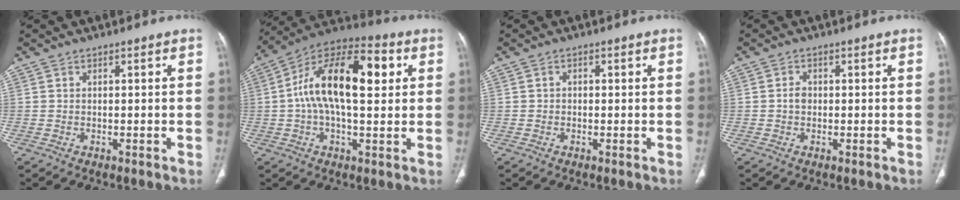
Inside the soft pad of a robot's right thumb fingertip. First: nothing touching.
{"total": 19.4, "force": [3.3, 9.1, 16.8], "torque": [-0.271, 0.032, 0.043]}
{"total": 0.8, "force": [0.0, 0.7, 0.4], "torque": [-0.002, 0.002, -0.005]}
{"total": 1.7, "force": [-0.1, 1.4, 1.1], "torque": [-0.013, 0.006, -0.005]}